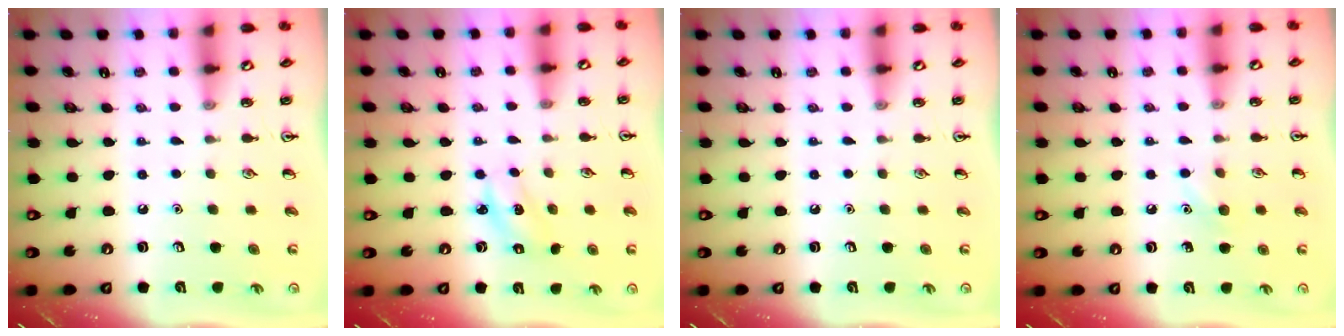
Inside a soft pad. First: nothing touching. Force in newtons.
{"total": 2.2, "press": 2.1, "slide": 0.5}
{"total": 0.0}
{"total": 6.1, "press": 5.9, "slide": 1.8}